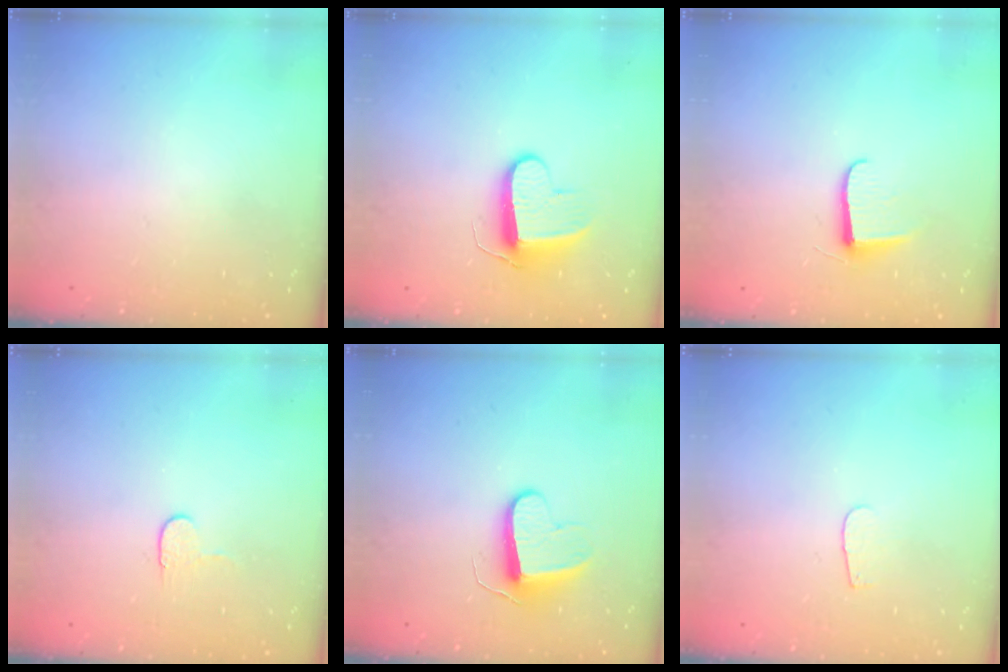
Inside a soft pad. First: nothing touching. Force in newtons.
{"total": 9.0, "press": 9.0, "slide": 0.6}
{"total": 6.2, "press": 6.2, "slide": 0.7}
{"total": 5.0, "press": 4.9, "slide": 0.4}
{"total": 9.3, "press": 9.3, "slide": 0.5}
{"total": 3.7, "press": 3.7, "slide": 0.4}